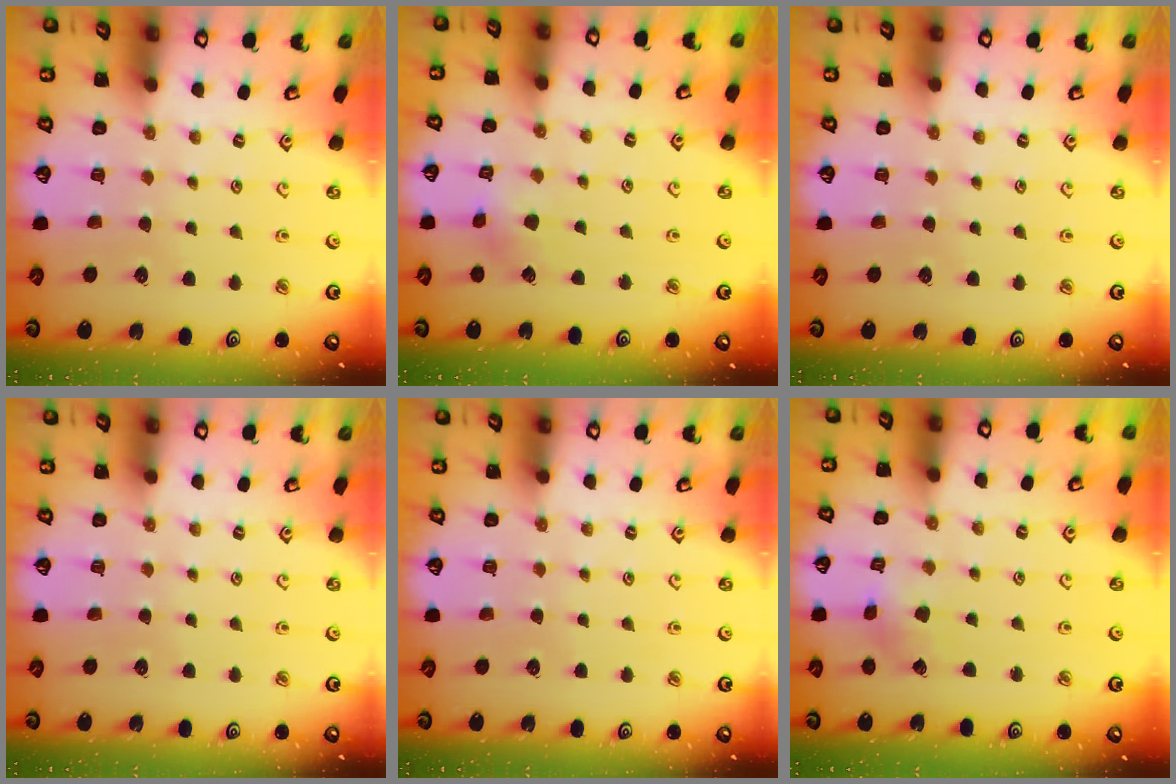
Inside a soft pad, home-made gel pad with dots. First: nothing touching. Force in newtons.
{"total": 4.3, "press": 4.3, "slide": 0.7}
{"total": 0.0}
{"total": 0.0}
{"total": 0.0}
{"total": 1.5, "press": 1.5, "slide": 0.2}